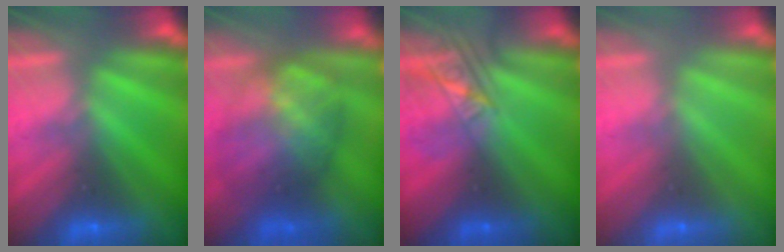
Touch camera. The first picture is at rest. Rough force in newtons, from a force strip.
{"total": 5.7}
{"total": 2.3}
{"total": 3.1}